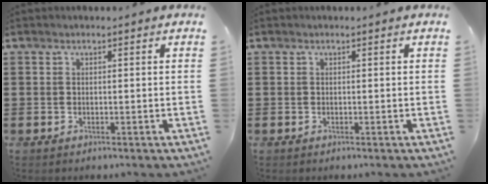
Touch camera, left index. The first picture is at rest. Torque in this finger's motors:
{"motor_torque": [0.00, -0.10, 0.00, 0.00]}